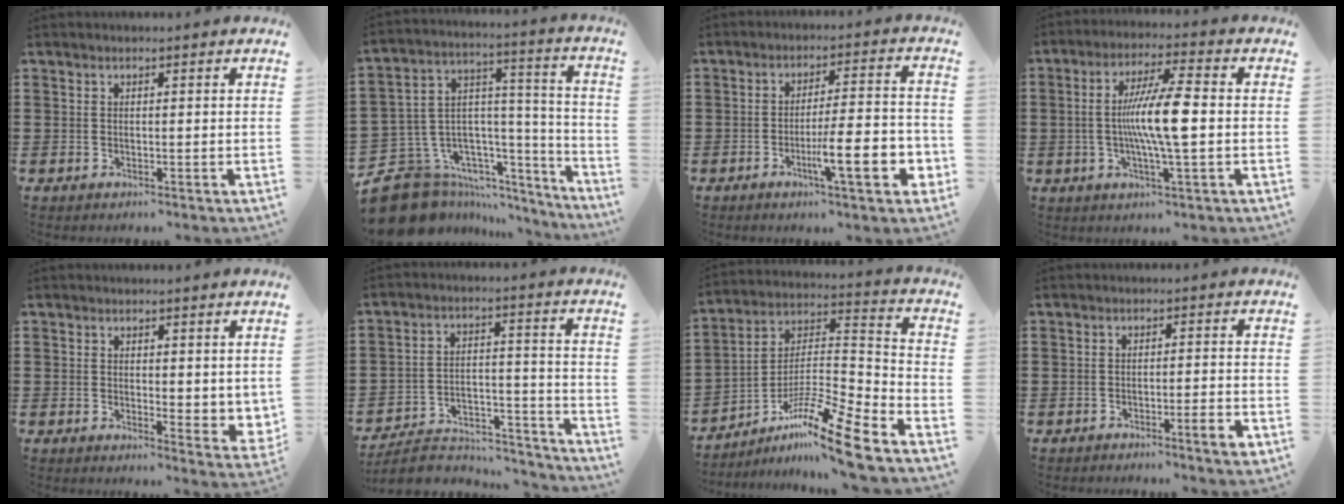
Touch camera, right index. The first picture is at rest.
{"total": 11.6, "force": [-8.6, 7.6, 1.9], "torque": [-0.065, 0.007, -0.148]}
{"total": 10.6, "force": [-3.8, 1.8, 9.7], "torque": [-0.154, -0.005, -0.063]}
{"total": 9.3, "force": [-0.6, 1.0, 9.3], "torque": [-0.175, -0.005, -0.017]}
{"total": 2.5, "force": [1.9, 1.3, 0.8], "torque": [-0.015, -0.001, 0.035]}
{"total": 7.0, "force": [-6.5, 1.7, 1.9], "torque": [-0.037, 0.013, -0.126]}
{"total": 13.5, "force": [-10.2, 0.7, 8.7], "torque": [-0.151, 0.016, -0.196]}
{"total": 3.2, "force": [-1.9, 0.1, 2.5], "torque": [-0.040, -0.006, -0.032]}